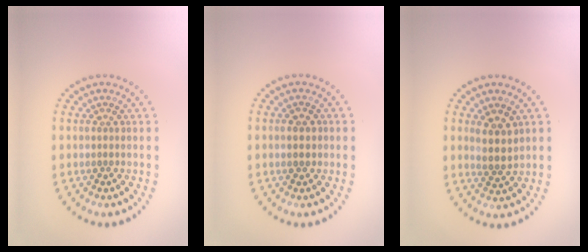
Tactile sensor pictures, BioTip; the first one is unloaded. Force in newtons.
{"total": 1.7, "press": 1.7, "slide": 0.0}
{"total": 2.7, "press": 2.5, "slide": 1.1}